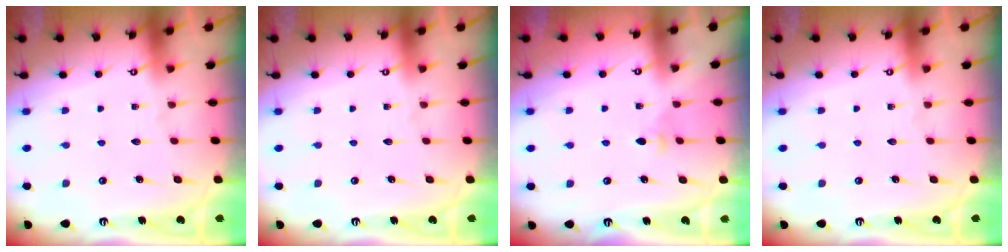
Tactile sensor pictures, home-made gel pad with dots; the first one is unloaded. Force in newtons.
{"total": 0.0}
{"total": 2.8, "press": 2.7, "slide": 0.8}
{"total": 0.0}